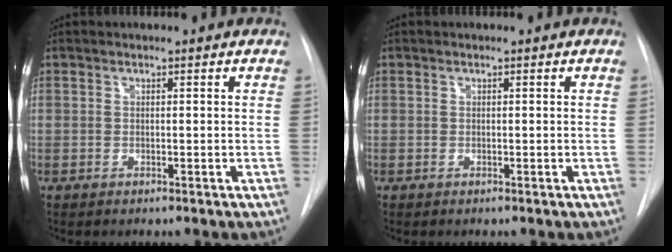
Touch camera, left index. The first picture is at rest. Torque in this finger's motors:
{"motor_torque": [0.00, 0.00, 0.00, 0.00]}